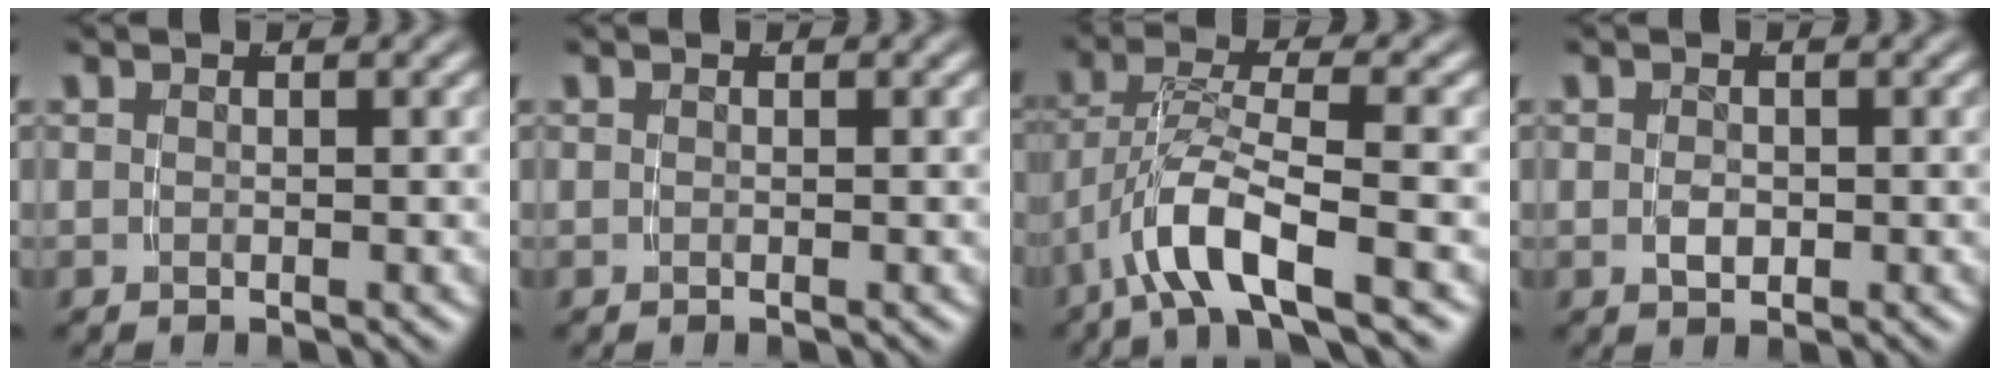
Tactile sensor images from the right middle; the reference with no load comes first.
{"total": 0.0}
{"total": 4.7, "force": [-1.9, 1.1, 4.2], "torque": [-0.093, -0.015, -0.021]}
{"total": 0.8, "force": [-0.3, 0.2, 0.7], "torque": [-0.015, -0.007, 0.003]}